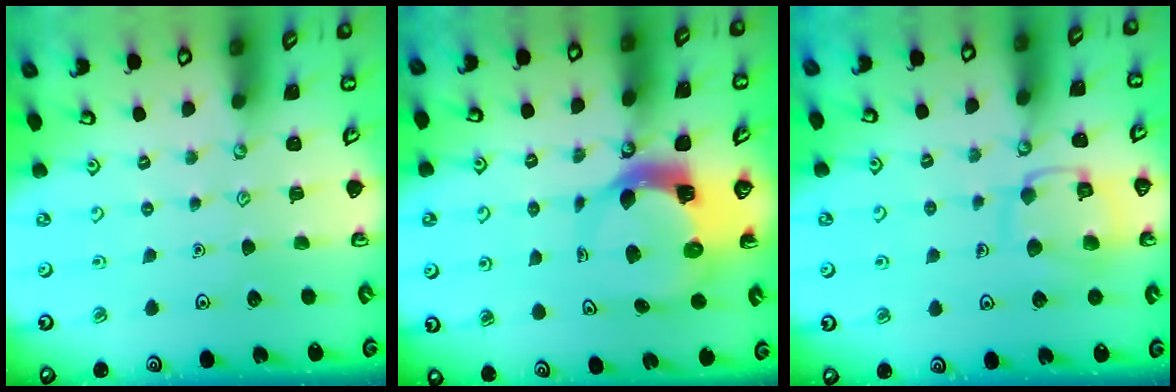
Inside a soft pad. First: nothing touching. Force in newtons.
{"total": 6.5, "press": 6.4, "slide": 1.0}
{"total": 12.4, "press": 12.4, "slide": 1.0}